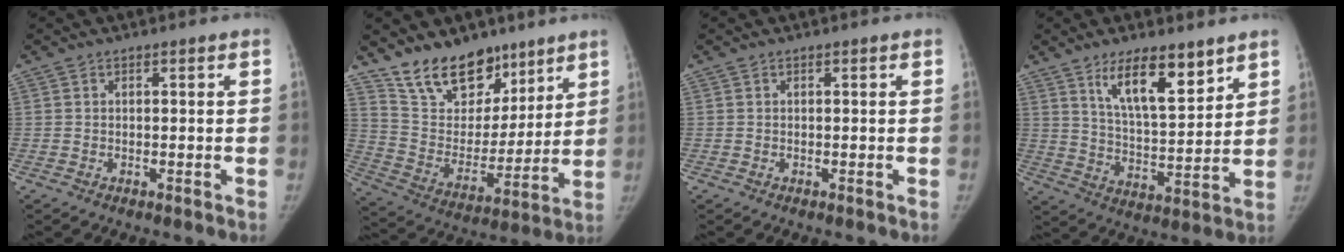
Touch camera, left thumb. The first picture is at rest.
{"total": 17.1, "force": [12.6, 9.6, 6.4], "torque": [-0.056, -0.081, 0.229]}
{"total": 0.0}
{"total": 12.6, "force": [7.9, 4.2, 8.8], "torque": [-0.124, -0.053, 0.143]}